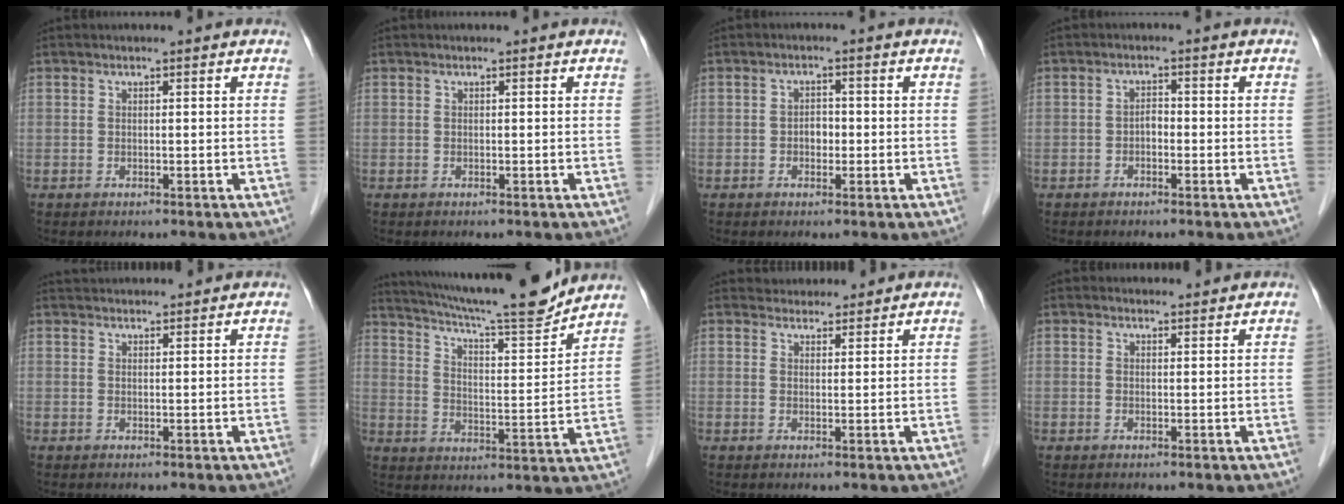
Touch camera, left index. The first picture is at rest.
{"total": 0.0}
{"total": 2.0, "force": [-0.6, 1.4, 1.4], "torque": [-0.018, 0.007, -0.009]}
{"total": 1.5, "force": [-0.7, 0.8, 1.1], "torque": [-0.014, 0.005, -0.014]}
{"total": 4.8, "force": [4.7, 0.6, 0.8], "torque": [-0.012, 0.037, 0.069]}
{"total": 17.4, "force": [15.9, 0.2, 7.0], "torque": [-0.120, -0.018, 0.236]}
{"total": 3.5, "force": [3.3, 1.1, 0.1], "torque": [0.000, 0.016, 0.049]}
{"total": 1.8, "force": [1.7, 0.5, -0.1], "torque": [-0.007, 0.006, 0.024]}